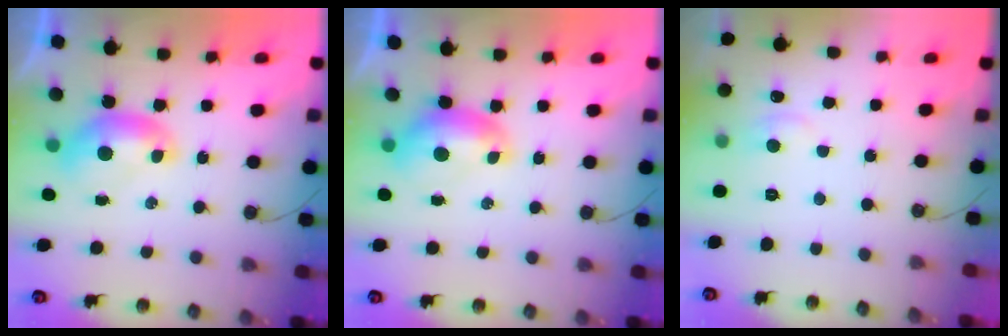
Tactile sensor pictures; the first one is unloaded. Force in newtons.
{"total": 0.0}
{"total": 0.9, "press": 0.4, "slide": 0.8}